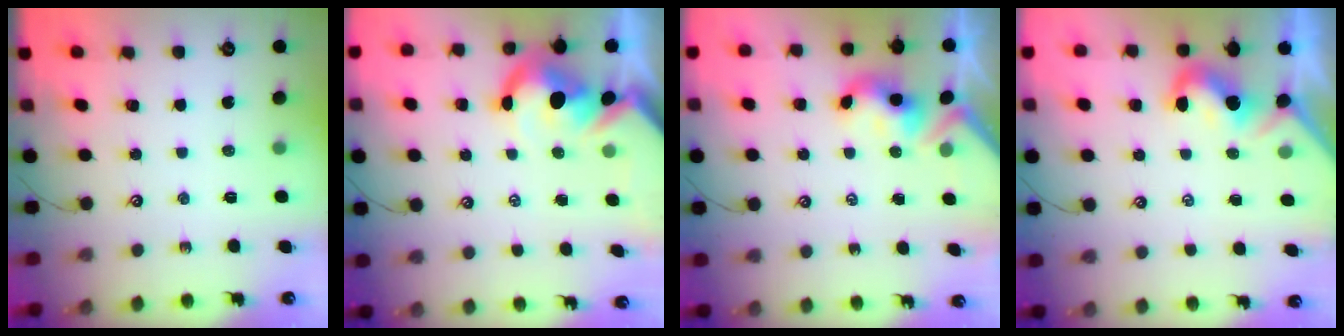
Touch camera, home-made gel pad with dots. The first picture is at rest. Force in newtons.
{"total": 9.3, "press": 9.2, "slide": 1.7}
{"total": 4.7, "press": 4.7, "slide": 0.3}
{"total": 2.1, "press": 2.0, "slide": 0.6}